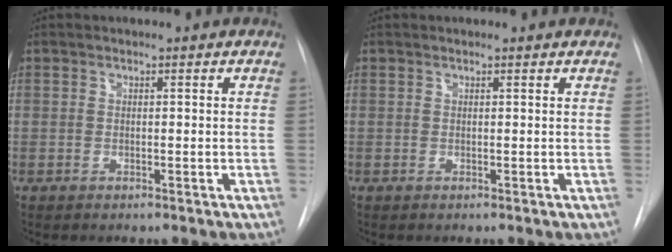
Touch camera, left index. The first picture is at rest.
{"total": 0.5, "force": [-0.5, -0.2, -0.2], "torque": [-0.002, 0.003, -0.006]}